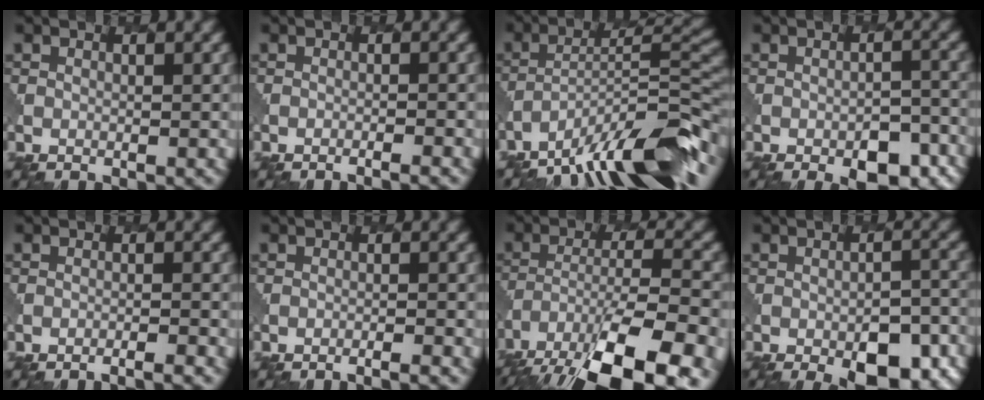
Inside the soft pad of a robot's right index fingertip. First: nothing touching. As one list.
[{"total": 1.6, "force": [-1.4, 0.2, 0.8], "torque": [-0.001, 0.008, -0.029]}, {"total": 11.1, "force": [-7.8, 2.2, 7.7], "torque": [-0.120, 0.011, -0.137]}, {"total": 5.4, "force": [-3.5, 2.2, 3.5], "torque": [-0.049, 0.004, -0.040]}, {"total": 2.6, "force": [-2.4, 0.2, 1.1], "torque": [-0.006, 0.009, -0.042]}, {"total": 2.3, "force": [-2.0, 0.2, 1.0], "torque": [-0.005, 0.009, -0.037]}, {"total": 13.2, "force": [-9.3, 4.2, 8.2], "torque": [-0.150, -0.023, -0.134]}, {"total": 7.0, "force": [-3.9, 2.5, 5.2], "torque": [-0.068, 0.000, -0.050]}]